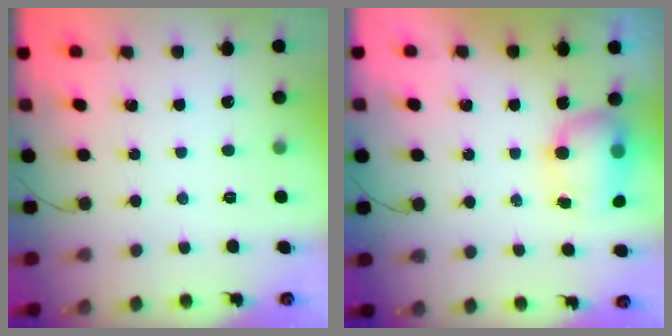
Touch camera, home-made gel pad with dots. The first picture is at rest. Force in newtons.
{"total": 9.1, "press": 8.1, "slide": 4.2}